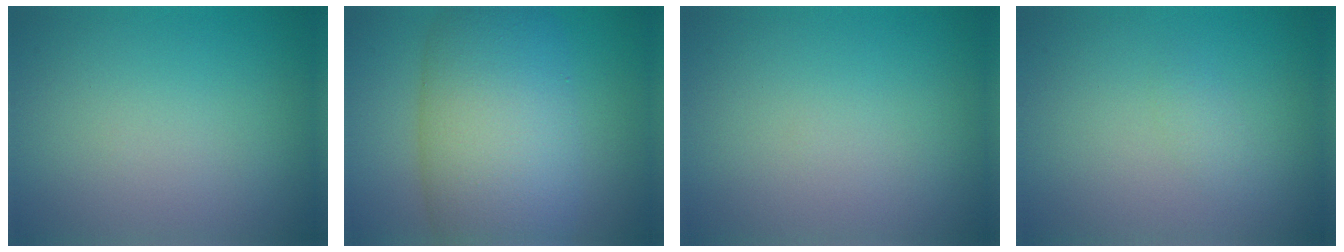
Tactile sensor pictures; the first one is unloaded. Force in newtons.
{"total": 11.5, "press": 11.4, "slide": 0.5}
{"total": 0.0}
{"total": 0.9, "press": 0.9, "slide": 0.0}